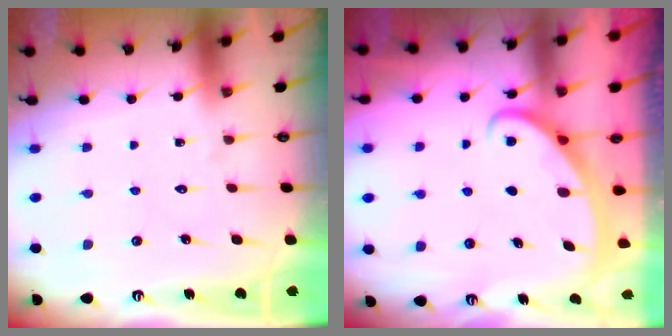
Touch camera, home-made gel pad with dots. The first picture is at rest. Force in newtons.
{"total": 2.8, "press": 2.8, "slide": 0.4}